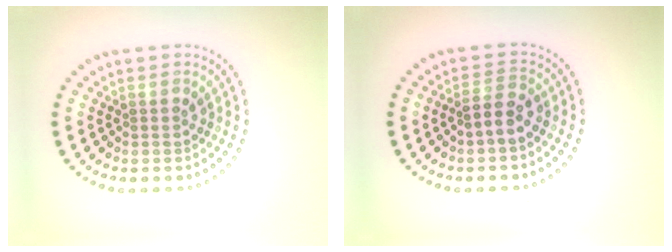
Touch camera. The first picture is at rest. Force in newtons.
{"total": 2.0, "press": 1.8, "slide": 0.7}